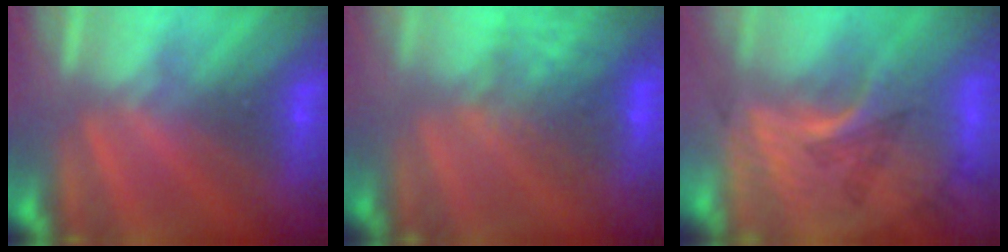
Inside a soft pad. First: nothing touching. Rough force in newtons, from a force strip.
{"total": 11.4}
{"total": 3.1}